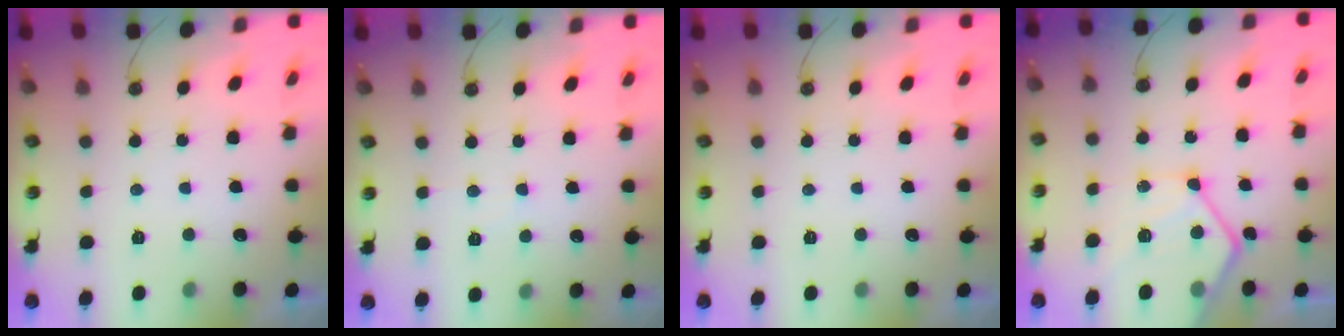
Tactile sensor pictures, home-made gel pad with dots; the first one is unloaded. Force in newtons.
{"total": 3.5, "press": 3.5, "slide": 0.5}
{"total": 0.0}
{"total": 15.0, "press": 14.9, "slide": 1.5}